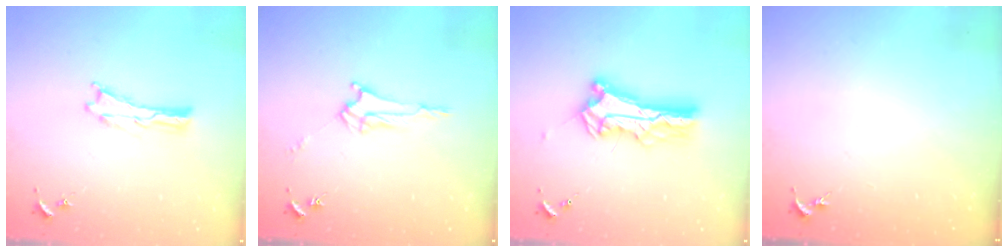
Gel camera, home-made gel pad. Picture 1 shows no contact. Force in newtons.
{"total": 3.0, "press": 3.0, "slide": 0.3}
{"total": 10.5, "press": 10.5, "slide": 0.8}
{"total": 0.0}